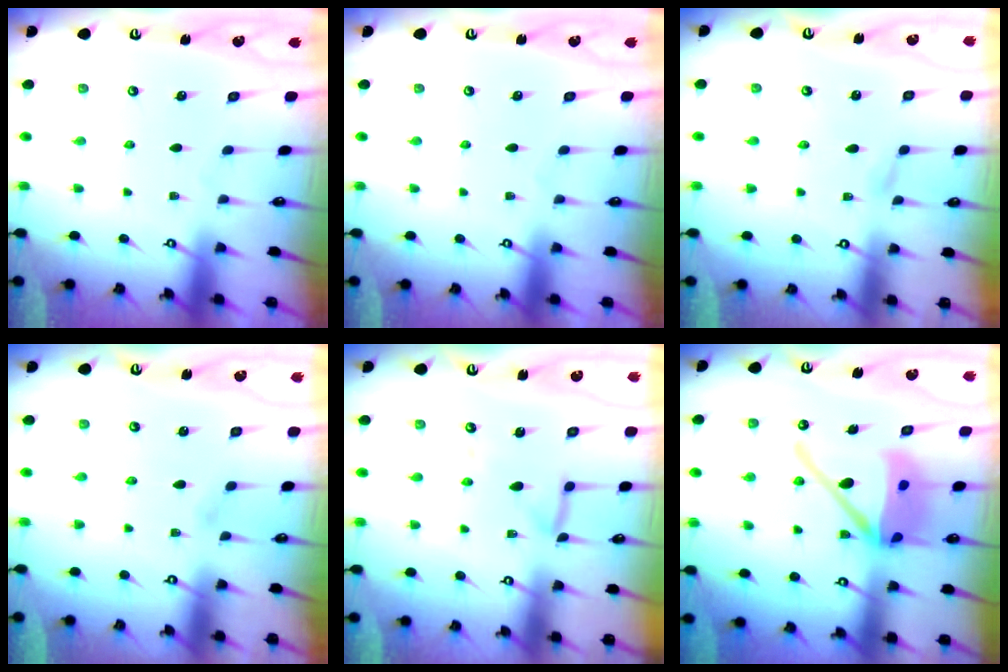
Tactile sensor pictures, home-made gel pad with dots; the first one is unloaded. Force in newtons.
{"total": 0.0}
{"total": 2.1, "press": 2.0, "slide": 0.2}
{"total": 3.0, "press": 3.0, "slide": 0.4}
{"total": 10.4, "press": 10.4, "slide": 0.9}
{"total": 16.2, "press": 15.9, "slide": 2.6}